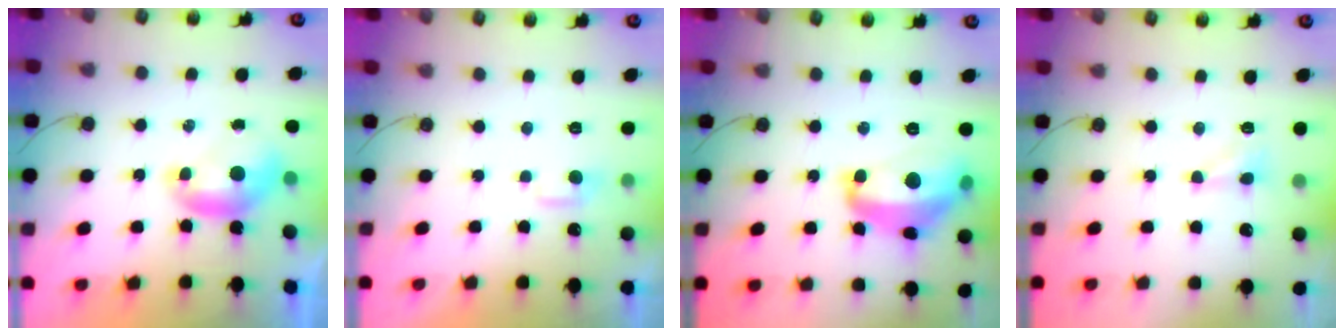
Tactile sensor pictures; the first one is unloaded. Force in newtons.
{"total": 1.9, "press": 1.9, "slide": 0.5}
{"total": 10.4, "press": 10.3, "slide": 0.8}
{"total": 1.0, "press": 0.9, "slide": 0.3}